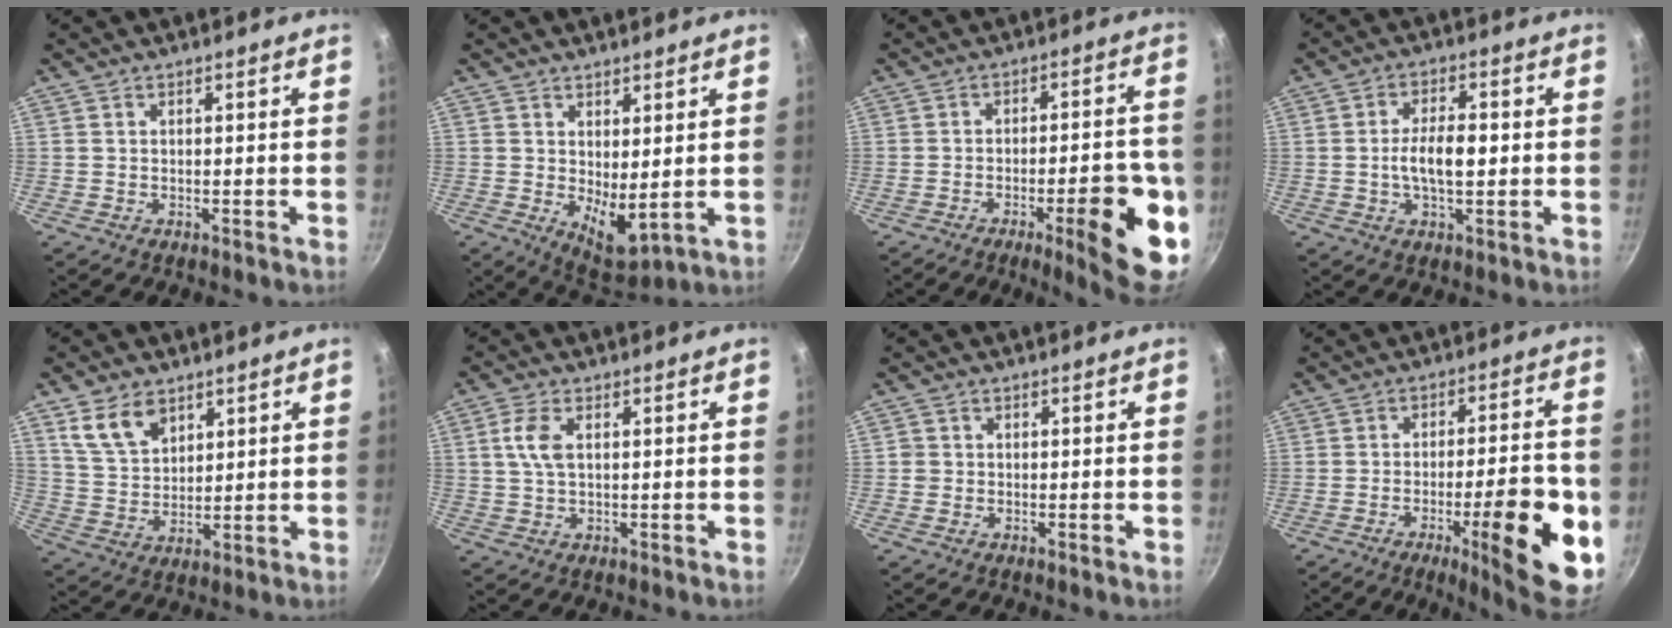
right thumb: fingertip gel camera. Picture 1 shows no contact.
{"total": 7.4, "force": [1.3, 3.4, 6.4], "torque": [-0.083, -0.029, 0.035]}
{"total": 15.9, "force": [-5.3, 4.7, 14.2], "torque": [-0.150, 0.019, -0.070]}
{"total": 7.4, "force": [-0.3, 3.4, 6.5], "torque": [-0.108, 0.013, -0.010]}
{"total": 8.6, "force": [4.8, 5.5, 4.6], "torque": [-0.062, -0.020, 0.100]}
{"total": 4.7, "force": [1.0, 2.5, 3.9], "torque": [-0.083, 0.006, 0.019]}
{"total": 1.3, "force": [-0.2, 1.2, 0.3], "torque": [-0.001, 0.003, -0.005]}
{"total": 18.5, "force": [-5.9, 4.6, 16.9], "torque": [-0.209, 0.021, -0.081]}